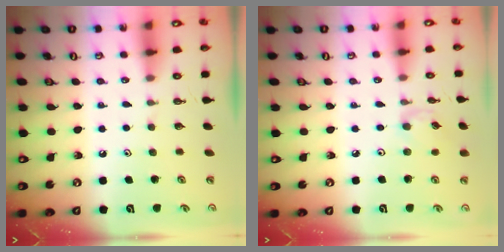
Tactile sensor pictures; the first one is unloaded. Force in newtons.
{"total": 2.6, "press": 2.6, "slide": 0.4}